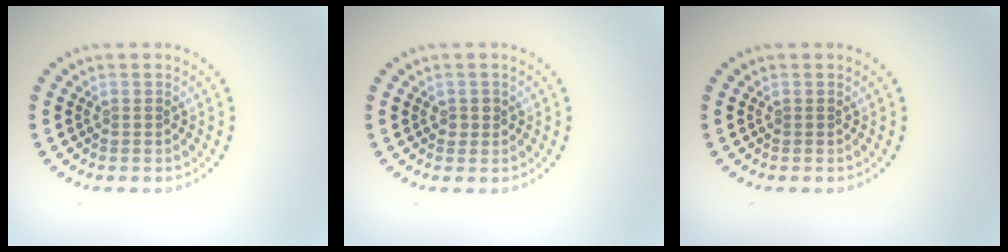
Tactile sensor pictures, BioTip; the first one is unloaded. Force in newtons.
{"total": 0.8, "press": 0.8, "slide": 0.2}
{"total": 0.0}